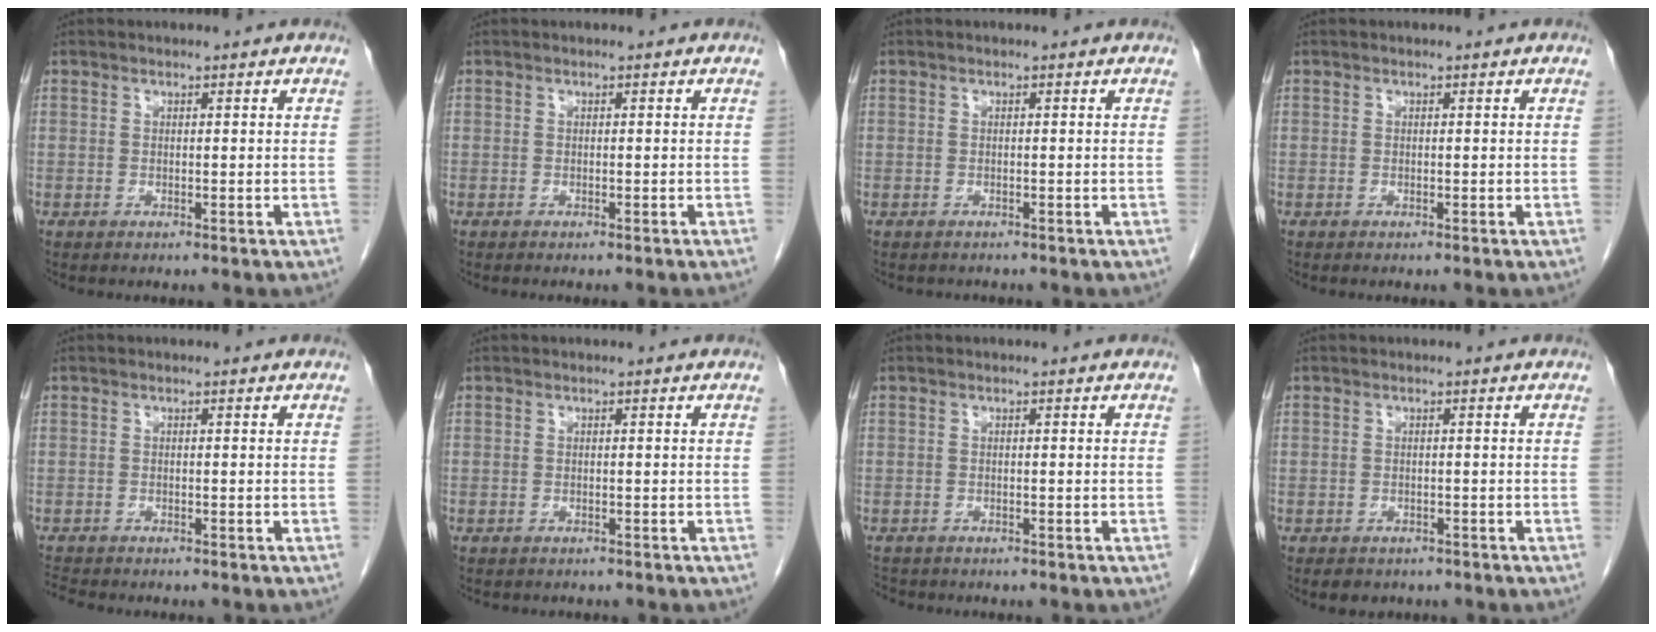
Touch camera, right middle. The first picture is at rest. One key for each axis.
{"total": 0.9, "fx": -0.8, "fy": -0.2, "fz": 0.4, "tx": 0.000, "ty": 0.004, "tz": -0.012}
{"total": 1.3, "fx": -1.2, "fy": 0.6, "fz": 0.0, "tx": -0.011, "ty": -0.003, "tz": -0.018}
{"total": 0.0}
{"total": 2.4, "fx": -2.3, "fy": 0.2, "fz": 0.5, "tx": -0.014, "ty": -0.012, "tz": -0.038}
{"total": 1.7, "fx": -1.5, "fy": 0.6, "fz": 0.4, "tx": -0.015, "ty": -0.004, "tz": -0.018}
{"total": 2.7, "fx": -2.4, "fy": 1.0, "fz": 0.5, "tx": -0.011, "ty": -0.007, "tz": -0.036}
{"total": 3.5, "fx": -2.8, "fy": 2.0, "fz": 1.0, "tx": -0.012, "ty": 0.000, "tz": -0.031}